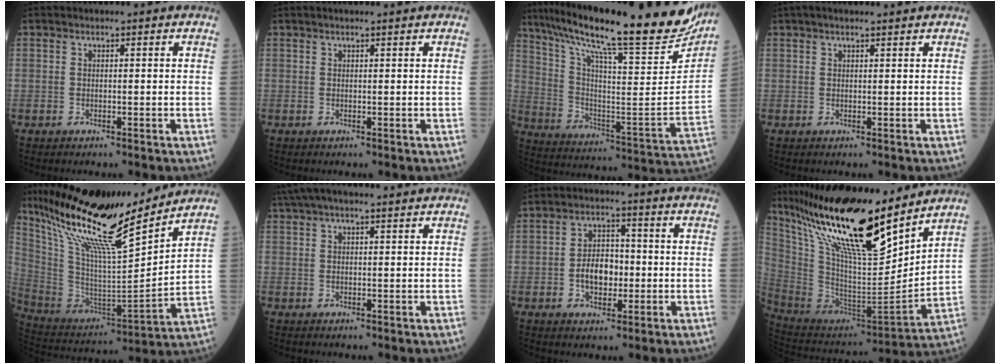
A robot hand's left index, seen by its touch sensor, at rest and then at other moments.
{"total": 1.3, "force": [1.1, -0.1, 0.7], "torque": [-0.009, 0.011, 0.021]}
{"total": 31.0, "force": [26.0, 2.5, 16.8], "torque": [-0.286, -0.063, 0.366]}
{"total": 4.0, "force": [3.4, 0.1, 2.2], "torque": [-0.029, 0.028, 0.052]}
{"total": 22.4, "force": [17.6, 1.7, 13.8], "torque": [-0.244, -0.007, 0.318]}
{"total": 8.6, "force": [7.3, 0.7, 4.5], "torque": [-0.079, 0.042, 0.110]}
{"total": 6.0, "force": [-0.9, 3.7, 4.6], "torque": [-0.090, 0.012, -0.016]}
{"total": 25.3, "force": [18.4, 4.1, 16.9], "torque": [-0.308, -0.006, 0.333]}